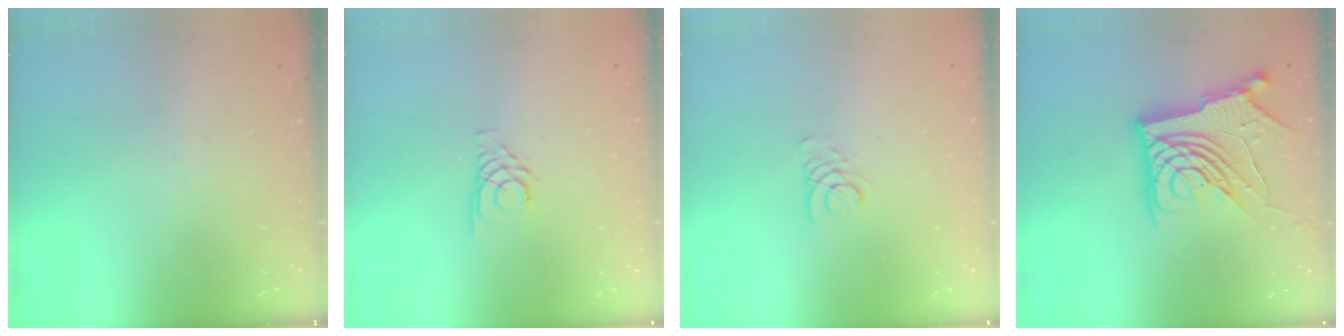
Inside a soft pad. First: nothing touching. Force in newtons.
{"total": 3.6, "press": 3.6, "slide": 0.4}
{"total": 1.9, "press": 1.9, "slide": 0.2}
{"total": 16.5, "press": 16.4, "slide": 1.7}